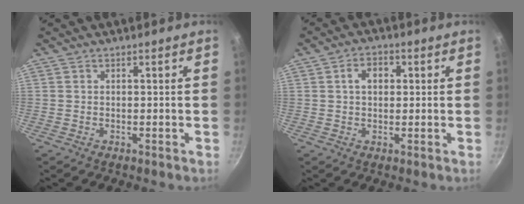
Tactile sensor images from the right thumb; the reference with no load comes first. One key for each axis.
{"total": 4.8, "fx": 0.9, "fy": 3.5, "fz": 3.2, "tx": -0.031, "ty": 0.009, "tz": 0.010}